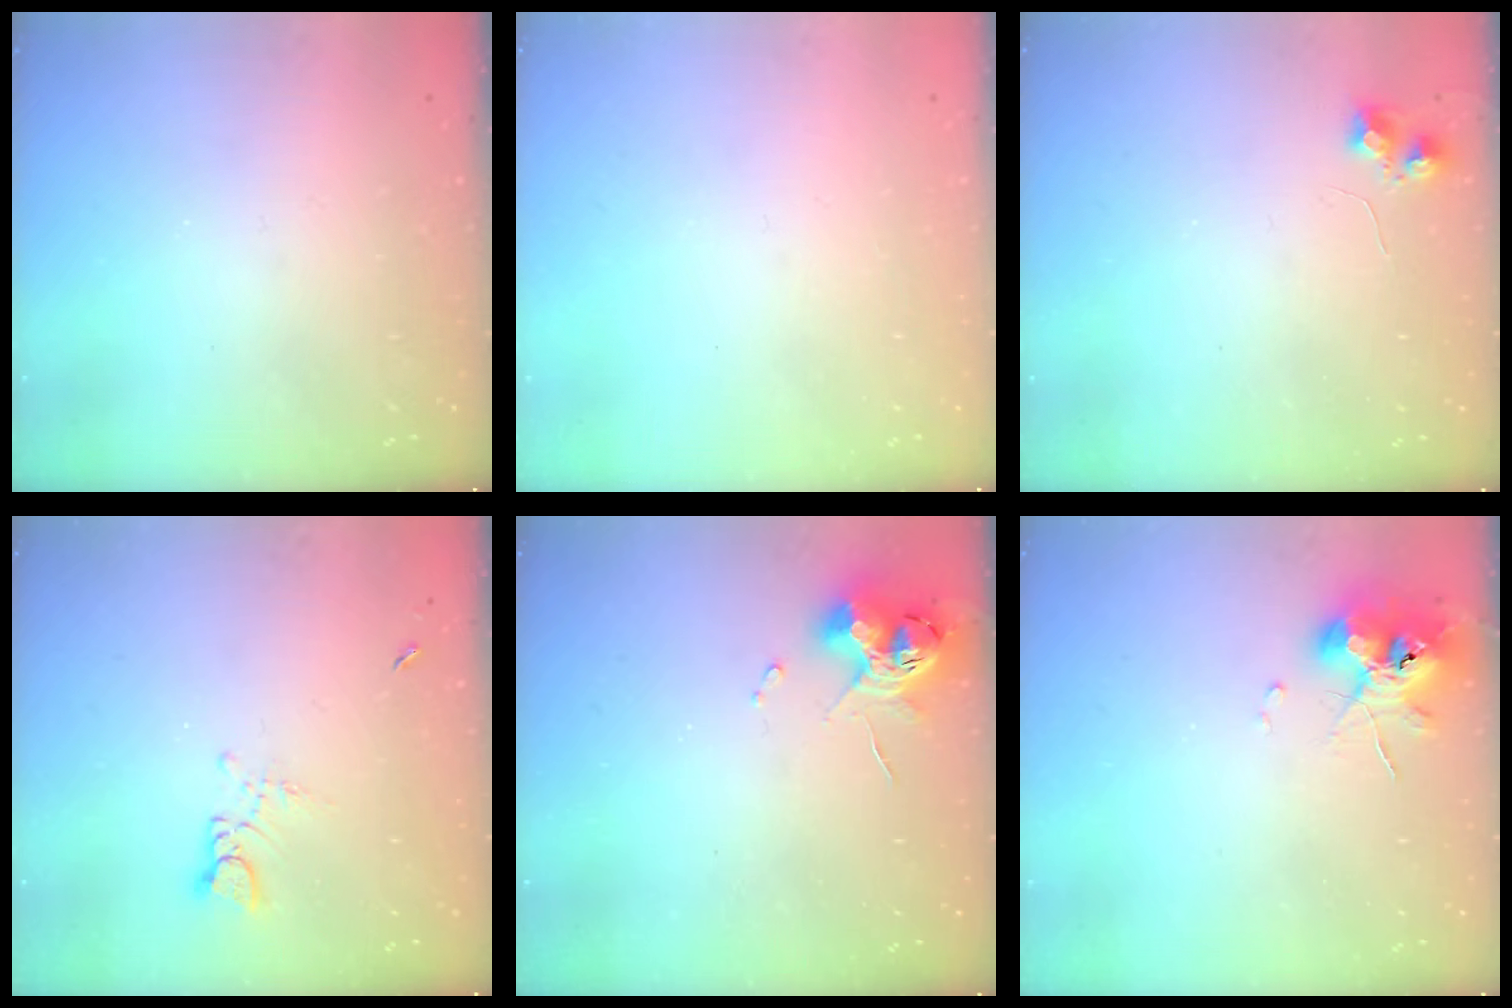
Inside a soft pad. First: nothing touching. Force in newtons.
{"total": 0.0}
{"total": 5.9, "press": 5.9, "slide": 0.7}
{"total": 3.1, "press": 3.1, "slide": 0.2}
{"total": 11.2, "press": 11.2, "slide": 0.5}
{"total": 9.7, "press": 9.6, "slide": 1.4}